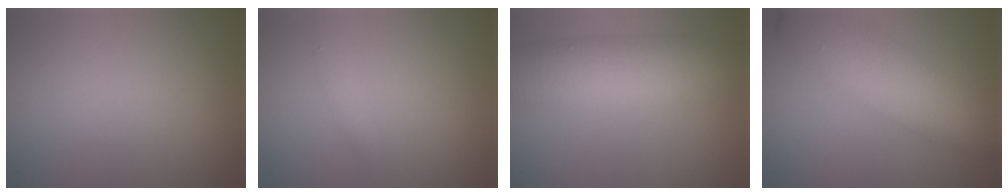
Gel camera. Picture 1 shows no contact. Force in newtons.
{"total": 0.6, "press": 0.6, "slide": 0.0}
{"total": 7.1, "press": 7.1, "slide": 0.3}
{"total": 7.5, "press": 7.5, "slide": 0.3}